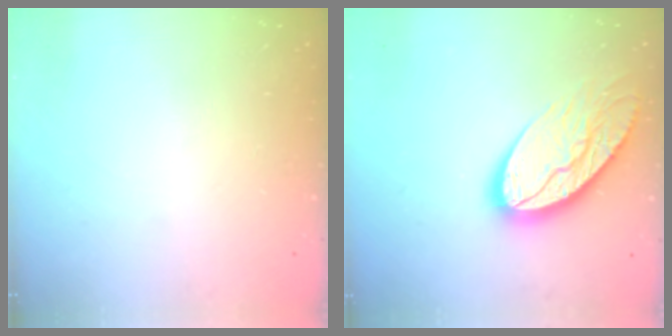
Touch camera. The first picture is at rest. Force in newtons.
{"total": 14.6, "press": 14.5, "slide": 1.4}